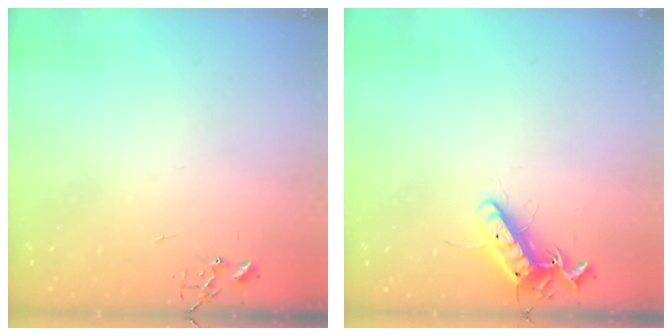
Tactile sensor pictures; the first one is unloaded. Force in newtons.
{"total": 12.4, "press": 12.4, "slide": 0.9}